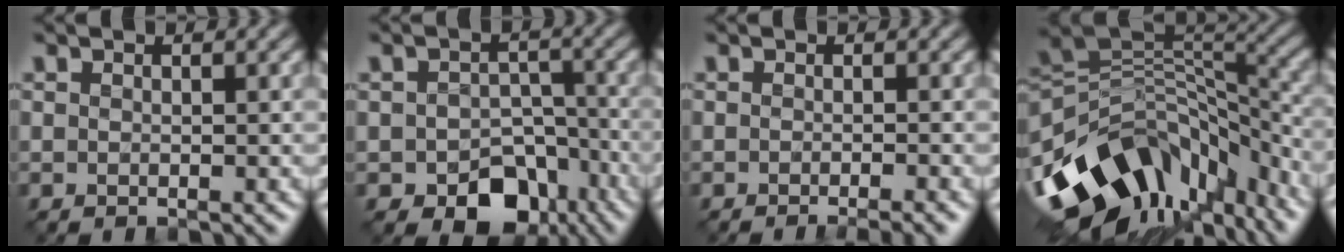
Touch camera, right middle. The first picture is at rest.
{"total": 6.4, "force": [-3.5, 4.2, 3.2], "torque": [-0.038, -0.011, -0.048]}
{"total": 2.0, "force": [-1.2, 0.1, 1.5], "torque": [-0.019, -0.006, -0.020]}
{"total": 13.5, "force": [-6.7, 8.7, 7.8], "torque": [-0.150, 0.004, -0.110]}